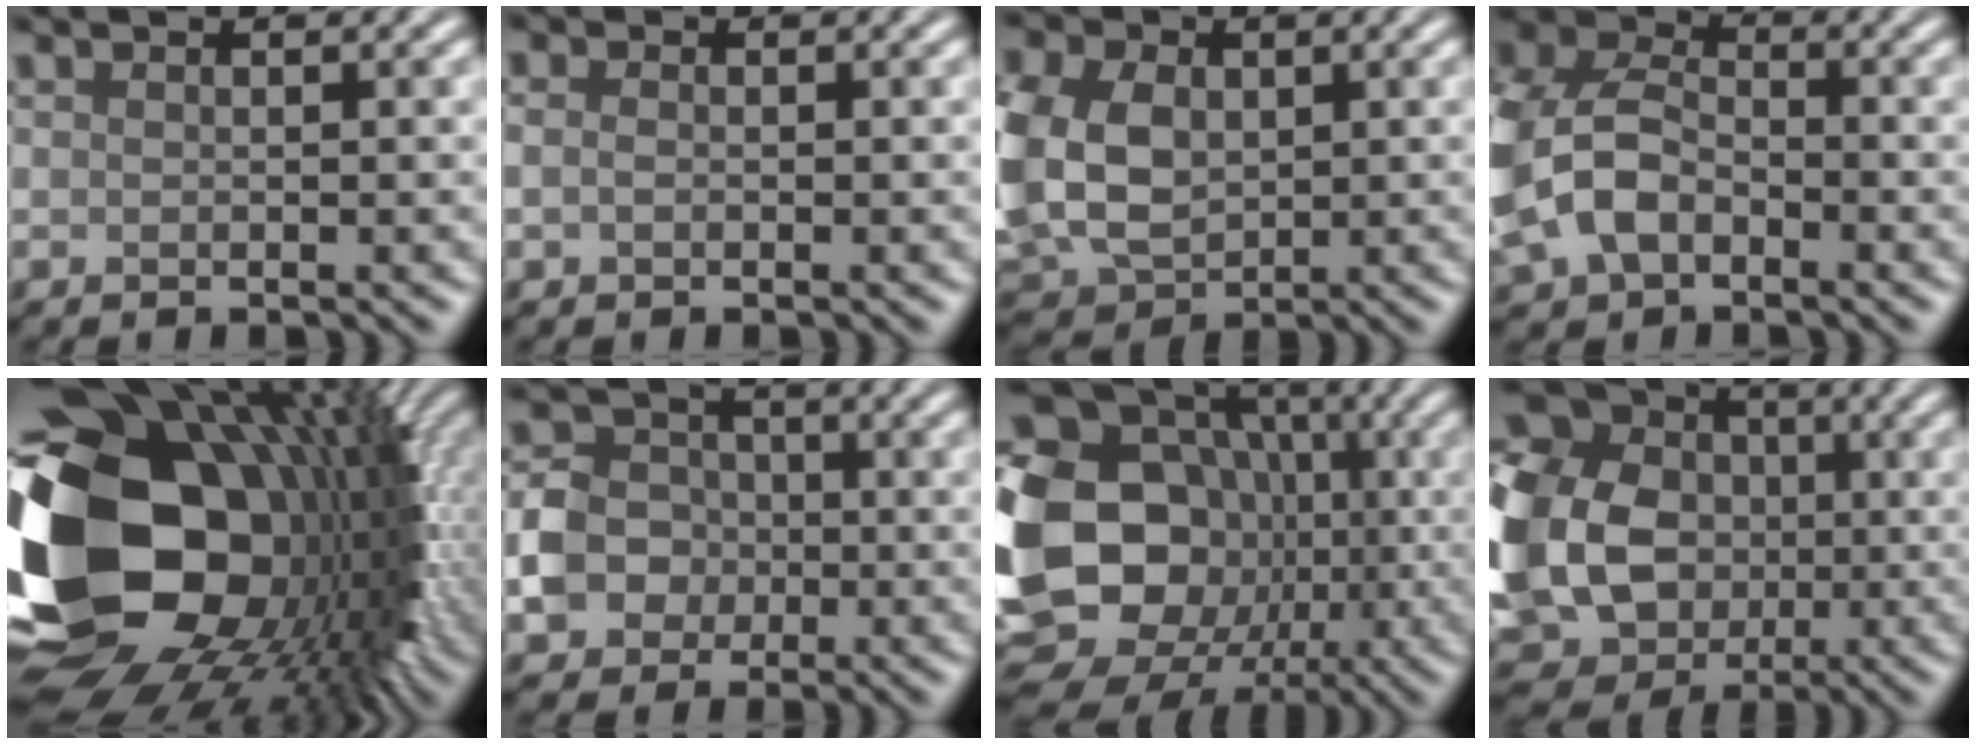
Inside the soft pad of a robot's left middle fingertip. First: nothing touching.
{"total": 1.3, "force": [0.0, 0.9, 0.9], "torque": [-0.019, 0.002, -0.004]}
{"total": 13.7, "force": [0.7, 10.3, 9.0], "torque": [-0.201, 0.004, -0.010]}
{"total": 9.1, "force": [-1.8, 6.6, 6.0], "torque": [-0.153, 0.004, -0.051]}
{"total": 21.7, "force": [-1.7, 15.7, 14.9], "torque": [-0.307, -0.035, -0.001]}
{"total": 4.9, "force": [-1.1, 4.3, 2.2], "torque": [-0.032, 0.002, -0.030]}
{"total": 23.1, "force": [-2.6, 19.8, 11.6], "torque": [-0.218, 0.002, -0.090]}
{"total": 22.3, "force": [0.0, 19.6, 10.7], "torque": [-0.257, 0.022, -0.051]}